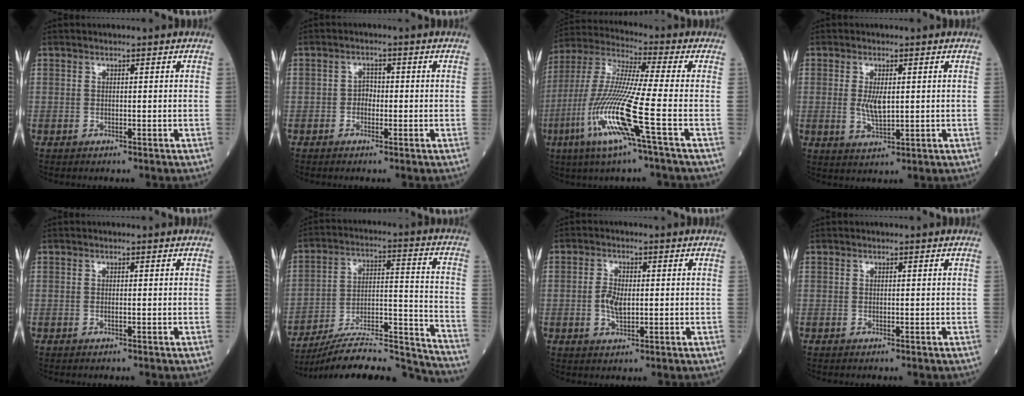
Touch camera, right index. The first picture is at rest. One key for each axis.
{"total": 1.5, "fx": -0.5, "fy": 0.8, "fz": 1.1, "tx": -0.013, "ty": 0.006, "tz": -0.010}
{"total": 15.3, "fx": -5.8, "fy": -1.1, "fz": 14.1, "tx": -0.306, "ty": -0.023, "tz": -0.121}
{"total": 4.1, "fx": 0.3, "fy": 0.9, "fz": 3.9, "tx": -0.081, "ty": -0.007, "tz": 0.011}
{"total": 0.6, "fx": -0.1, "fy": -0.5, "fz": 0.4, "tx": -0.012, "ty": -0.001, "tz": -0.002}
{"total": 21.6, "fx": -20.7, "fy": 0.5, "fz": 6.4, "tx": -0.087, "ty": 0.023, "tz": -0.318}
{"total": 3.7, "fx": -0.3, "fy": 1.4, "fz": 3.4, "tx": -0.073, "ty": -0.001, "tz": -0.004}
{"total": 0.0}